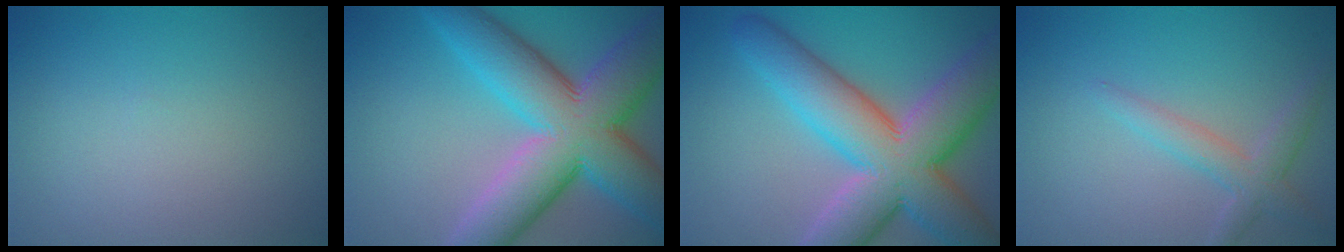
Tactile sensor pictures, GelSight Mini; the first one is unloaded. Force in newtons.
{"total": 13.2, "press": 13.2, "slide": 0.4}
{"total": 11.9, "press": 11.9, "slide": 0.7}
{"total": 2.5, "press": 2.5, "slide": 0.1}